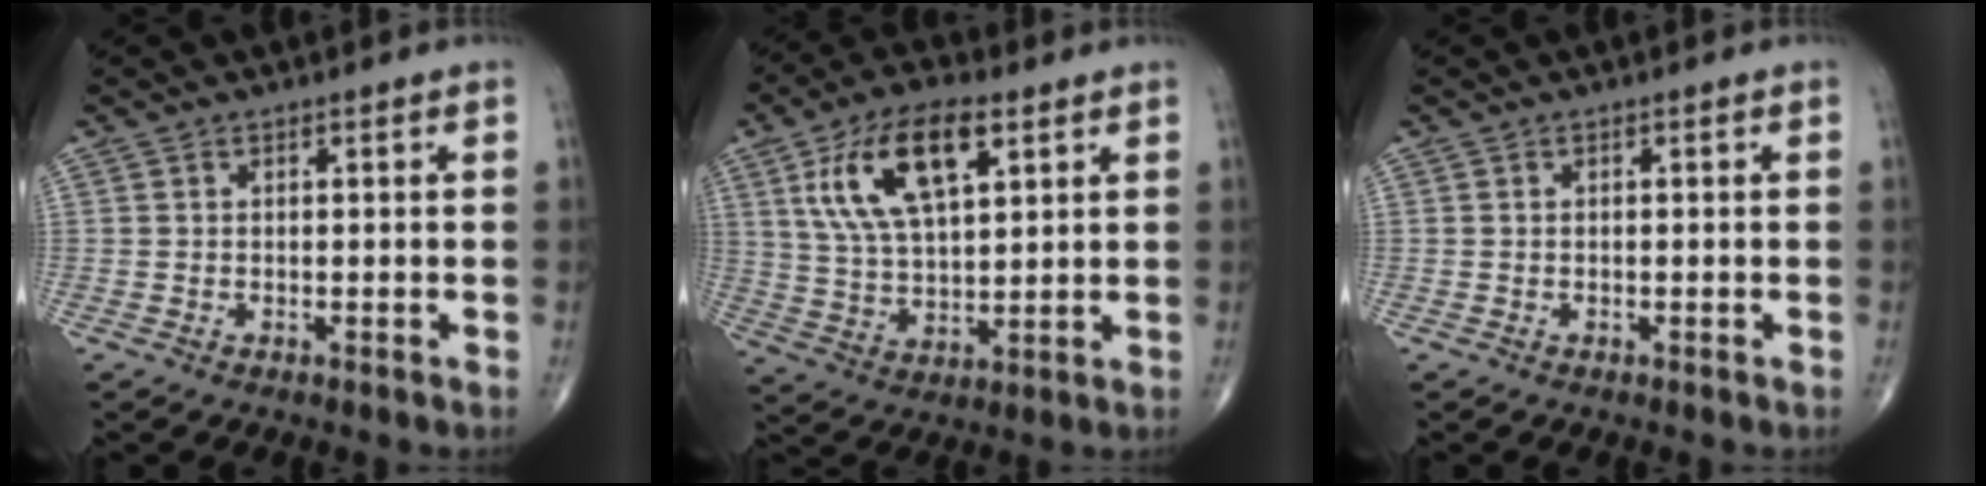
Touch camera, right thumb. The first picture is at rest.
{"total": 16.0, "force": [6.5, 7.2, 12.7], "torque": [-0.226, -0.009, 0.121]}
{"total": 0.0}